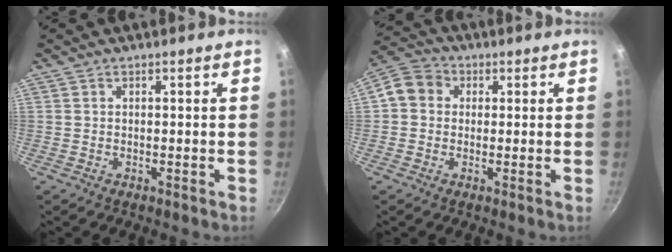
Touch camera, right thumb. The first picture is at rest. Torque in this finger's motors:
{"motor_torque": [0.20, 1.14, 0.22, -0.58, 0.02]}